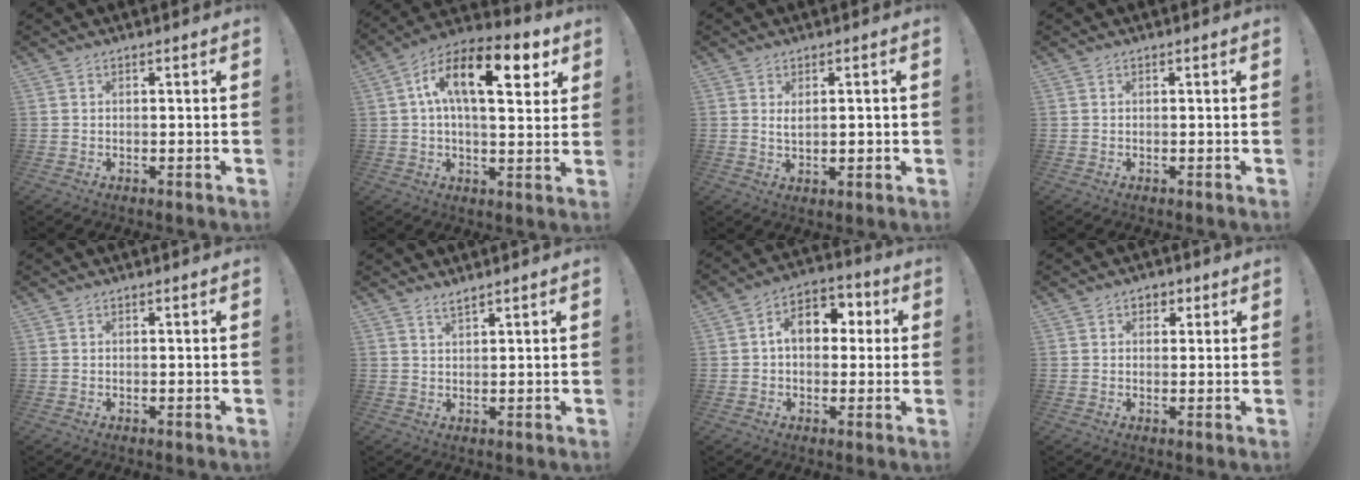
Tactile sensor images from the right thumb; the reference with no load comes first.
{"total": 17.7, "force": [5.9, 7.5, 14.9], "torque": [-0.243, -0.009, 0.089]}
{"total": 3.0, "force": [0.9, 1.0, 2.6], "torque": [-0.035, -0.006, 0.013]}
{"total": 0.0}
{"total": 0.0}
{"total": 2.2, "force": [2.0, -0.1, 1.0], "torque": [-0.021, -0.012, 0.035]}
{"total": 10.5, "force": [1.7, 7.2, 7.4], "torque": [-0.108, 0.011, 0.031]}
{"total": 2.5, "force": [0.9, 2.0, 1.1], "torque": [-0.008, 0.002, 0.013]}